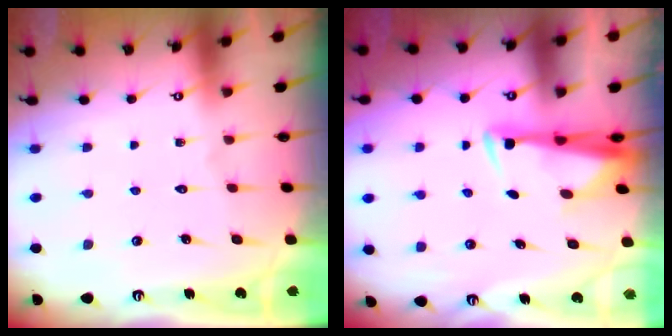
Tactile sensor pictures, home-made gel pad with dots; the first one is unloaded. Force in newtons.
{"total": 3.4, "press": 3.3, "slide": 0.7}